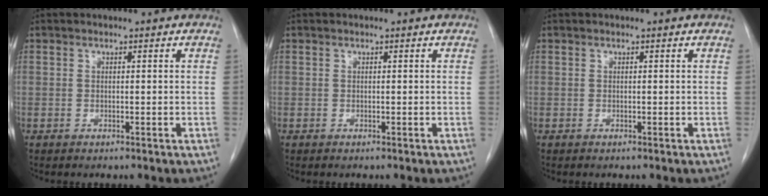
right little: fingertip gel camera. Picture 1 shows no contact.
{"total": 0.0}
{"total": 0.0}